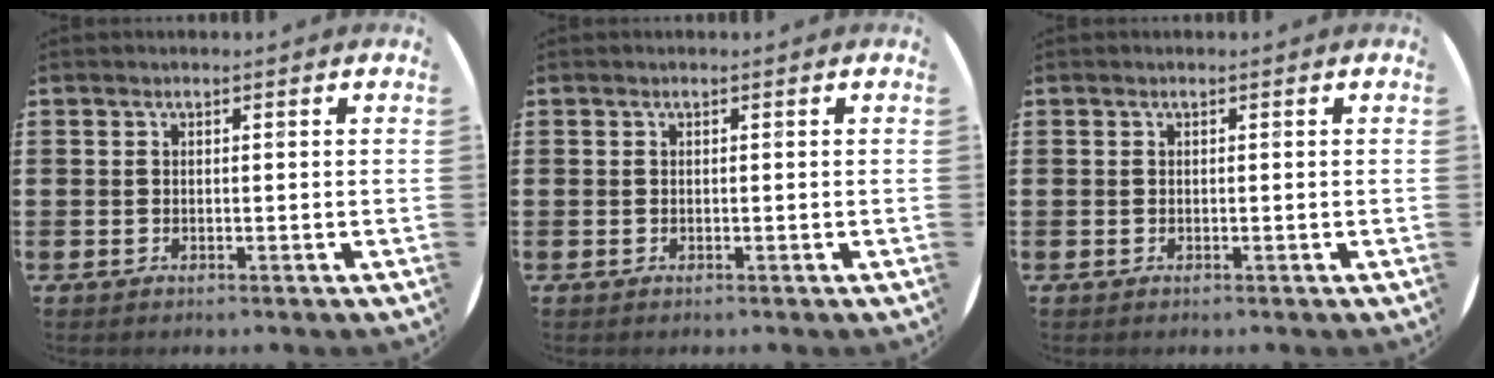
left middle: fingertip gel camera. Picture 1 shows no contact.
{"total": 0.0}
{"total": 0.0}